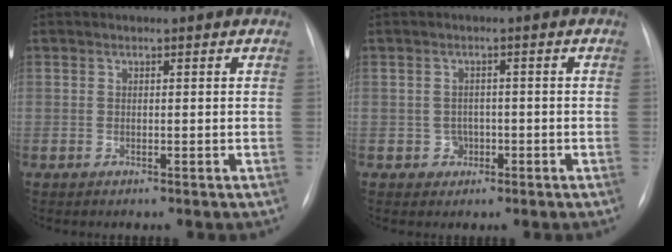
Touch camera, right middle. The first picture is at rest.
{"total": 2.2, "force": [-0.8, 2.0, 0.4], "torque": [0.001, 0.008, -0.010]}